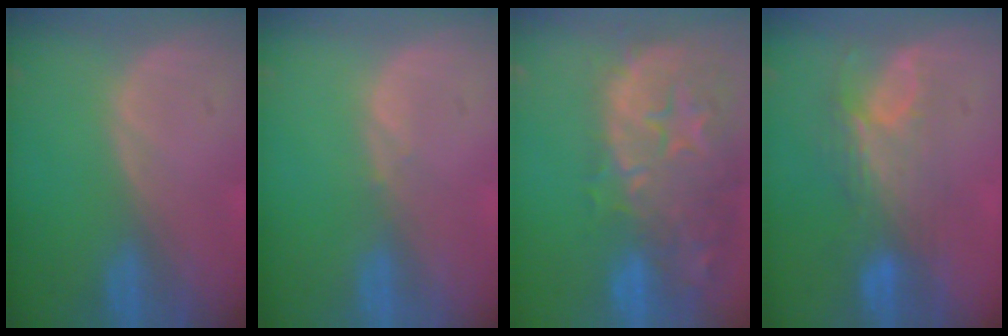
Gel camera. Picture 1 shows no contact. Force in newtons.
{"total": 0.5, "press": 0.5, "slide": 0.2}
{"total": 15.2, "press": 12.0, "slide": 9.3}
{"total": 7.8, "press": 6.9, "slide": 3.8}